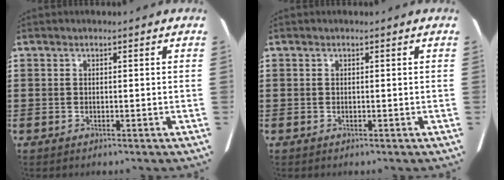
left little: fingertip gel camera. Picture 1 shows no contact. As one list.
[{"total": 0.0}]